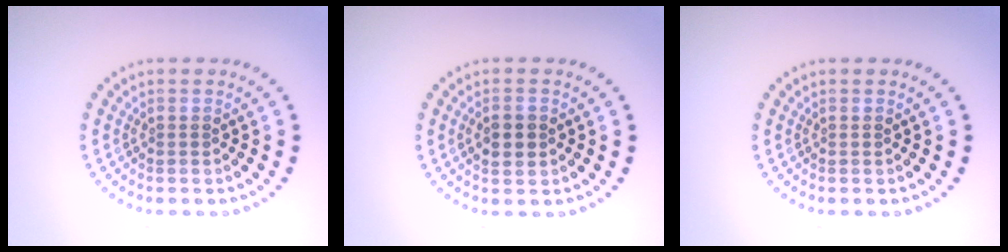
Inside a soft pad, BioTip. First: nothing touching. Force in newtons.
{"total": 2.1, "press": 2.1, "slide": 0.1}
{"total": 0.0}